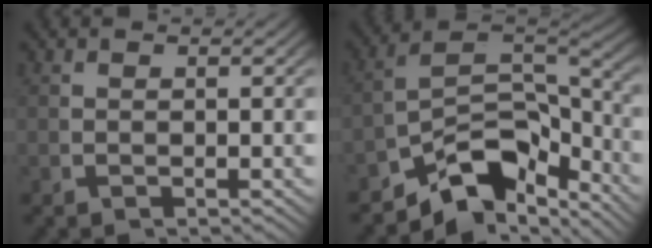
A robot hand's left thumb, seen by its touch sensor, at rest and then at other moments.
{"total": 10.7, "force": [-4.5, 6.2, 7.4], "torque": [-0.130, -0.039, -0.058]}